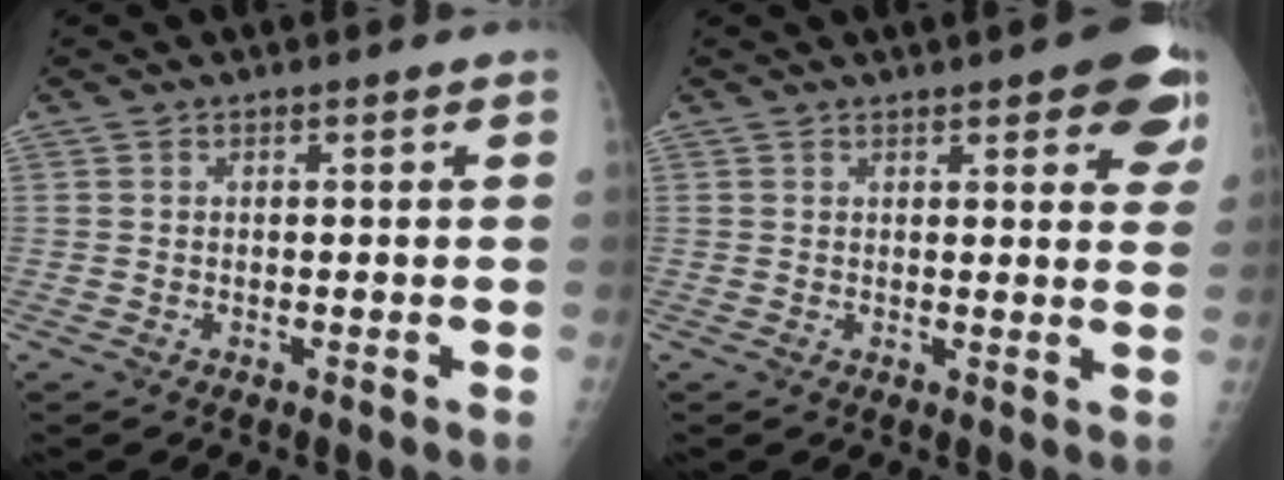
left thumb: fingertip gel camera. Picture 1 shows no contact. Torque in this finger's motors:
{"motor_torque": [1.03, 1.04, 0.53, -0.69, 0.04]}